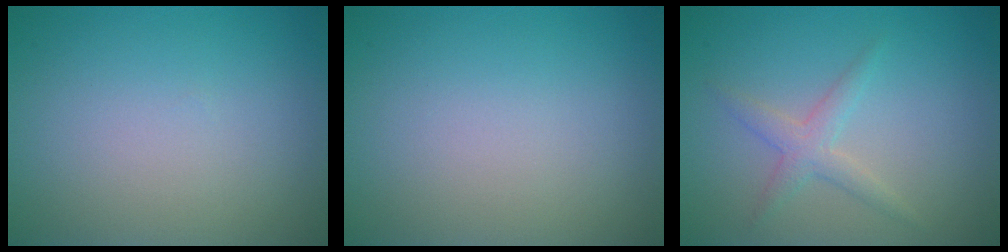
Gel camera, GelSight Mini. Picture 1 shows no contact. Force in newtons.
{"total": 0.0}
{"total": 2.1, "press": 2.1, "slide": 0.0}